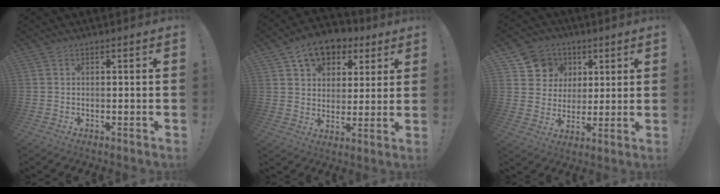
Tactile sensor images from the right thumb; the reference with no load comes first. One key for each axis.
{"total": 11.2, "fx": 6.8, "fy": 7.6, "fz": 4.6, "tx": -0.077, "ty": -0.033, "tz": 0.131}
{"total": 10.1, "fx": 4.0, "fy": 9.1, "fz": 1.5, "tx": -0.025, "ty": -0.021, "tz": 0.085}